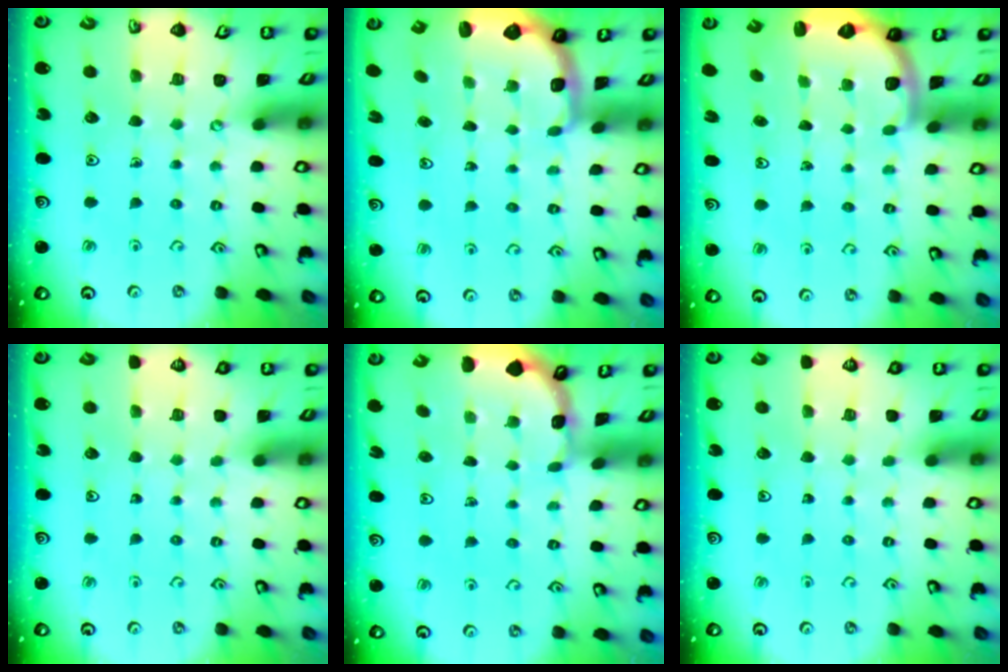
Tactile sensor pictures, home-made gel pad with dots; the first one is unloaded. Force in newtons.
{"total": 2.6, "press": 2.0, "slide": 1.7}
{"total": 2.5, "press": 2.1, "slide": 1.3}
{"total": 0.0}
{"total": 1.6, "press": 1.6, "slide": 0.2}
{"total": 0.0}